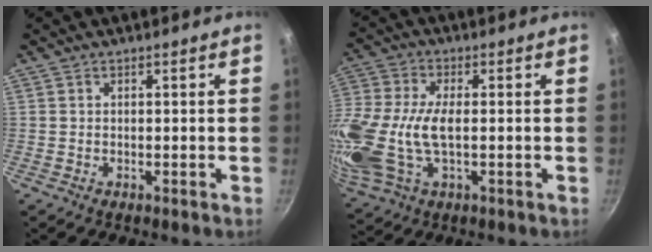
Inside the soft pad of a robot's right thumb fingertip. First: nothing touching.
{"total": 20.9, "force": [-2.2, 11.4, 17.3], "torque": [-0.408, -0.006, -0.049]}